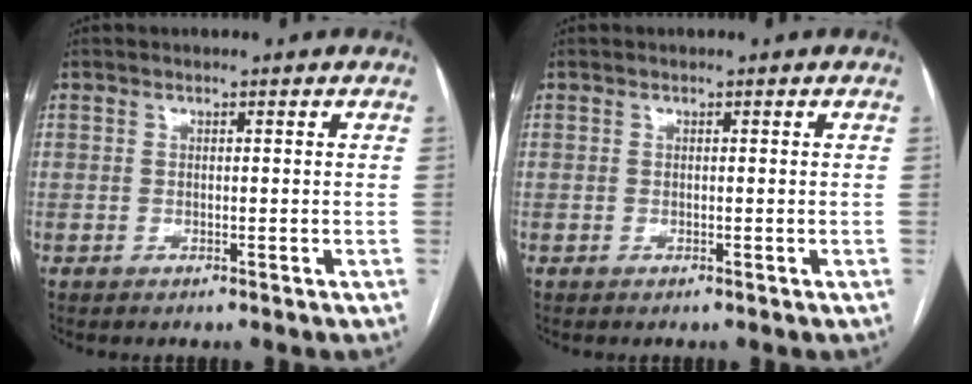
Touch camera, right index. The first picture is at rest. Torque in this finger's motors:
{"motor_torque": [0.00, 0.00, 0.00, 0.01]}